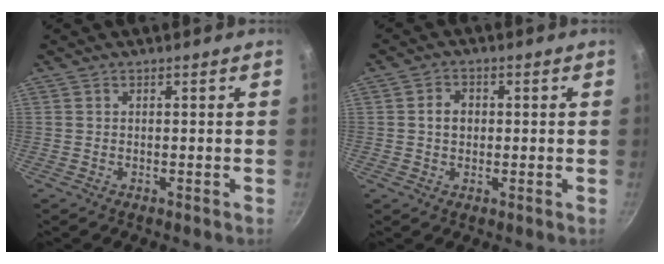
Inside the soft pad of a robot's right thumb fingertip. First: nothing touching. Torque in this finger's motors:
{"motor_torque": [0.05, 0.67, 0.24, -0.02, -0.04]}